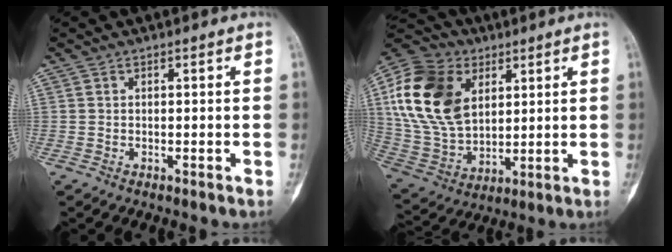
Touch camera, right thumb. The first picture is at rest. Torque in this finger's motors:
{"motor_torque": [0.86, 2.82, 0.84, -0.41, 0.20]}